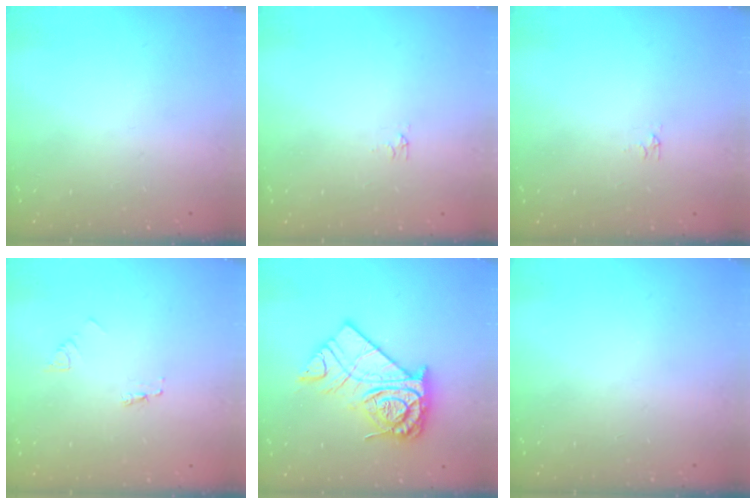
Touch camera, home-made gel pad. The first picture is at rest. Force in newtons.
{"total": 2.9, "press": 2.9, "slide": 0.5}
{"total": 2.9, "press": 2.9, "slide": 0.5}
{"total": 2.1, "press": 2.1, "slide": 0.1}
{"total": 18.2, "press": 18.1, "slide": 1.6}
{"total": 0.0}